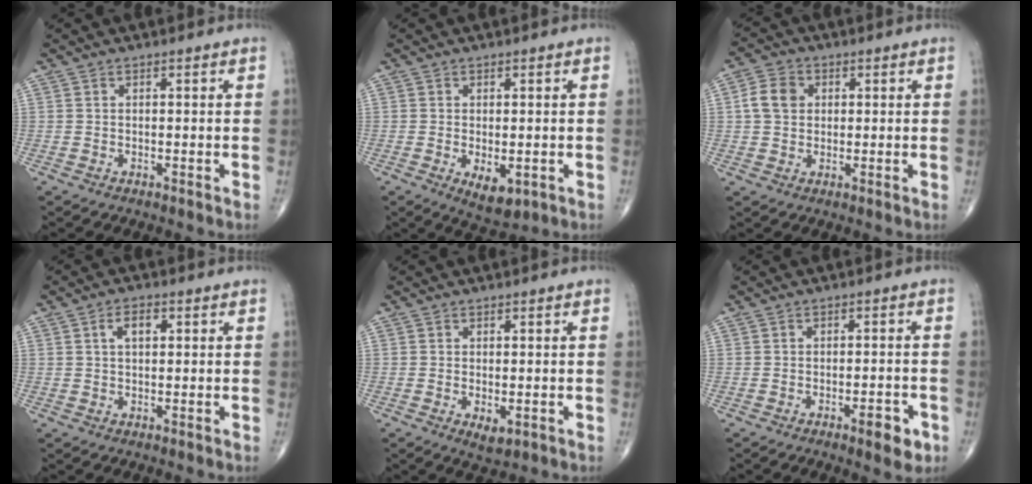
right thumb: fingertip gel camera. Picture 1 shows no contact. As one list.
[{"total": 5.2, "force": [-1.4, 2.5, 4.4], "torque": [-0.063, -0.011, -0.011]}, {"total": 5.7, "force": [1.0, 4.6, 3.2], "torque": [-0.052, 0.007, 0.013]}, {"total": 3.6, "force": [1.1, 2.0, 2.8], "torque": [-0.046, 0.005, 0.016]}, {"total": 2.9, "force": [-0.7, 1.3, 2.5], "torque": [-0.040, -0.008, -0.007]}, {"total": 5.0, "force": [-2.5, 1.6, 4.0], "torque": [-0.045, 0.008, -0.031]}]